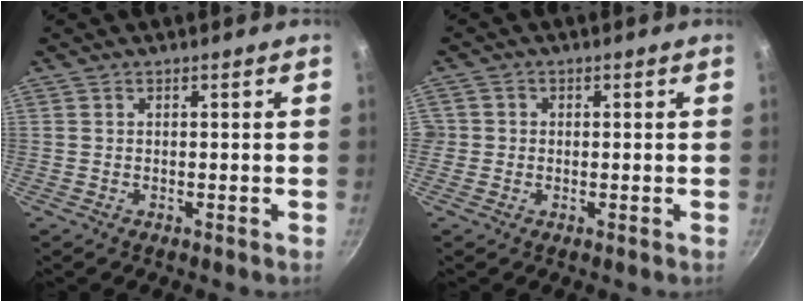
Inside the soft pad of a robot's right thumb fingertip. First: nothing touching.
{"total": 1.8, "force": [-0.2, 1.8, 0.3], "torque": [0.006, 0.005, -0.006]}